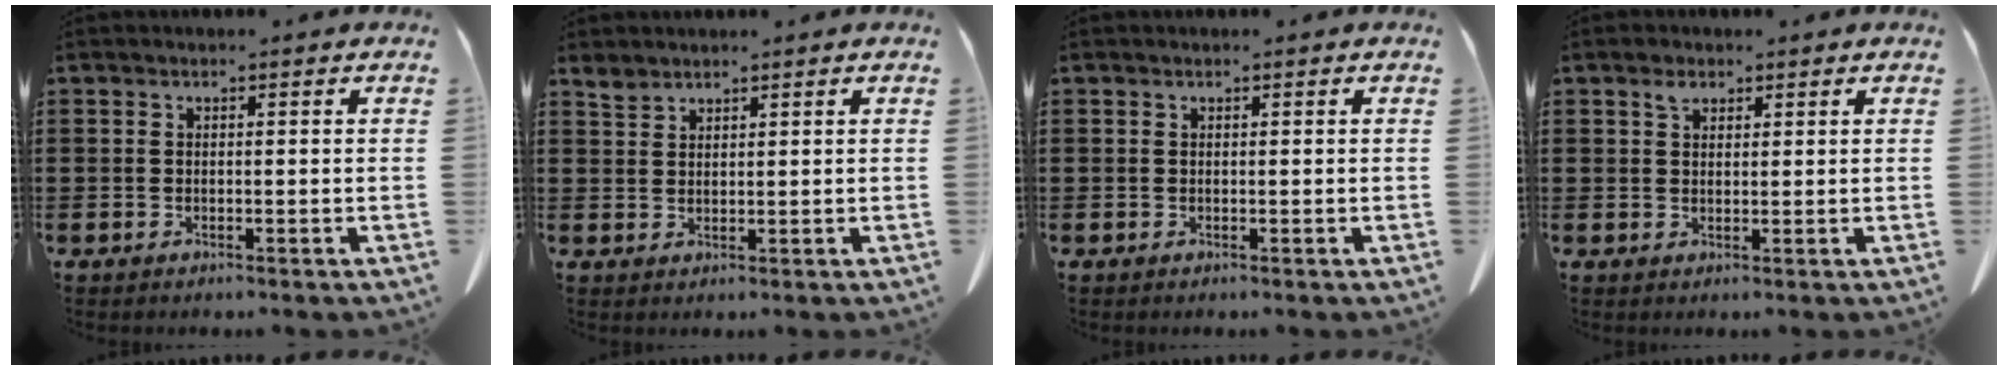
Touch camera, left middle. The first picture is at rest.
{"total": 2.0, "force": [1.8, 0.6, 0.5], "torque": [-0.015, -0.002, 0.037]}
{"total": 0.0}
{"total": 1.8, "force": [1.2, 1.0, 0.9], "torque": [-0.013, -0.002, 0.021]}